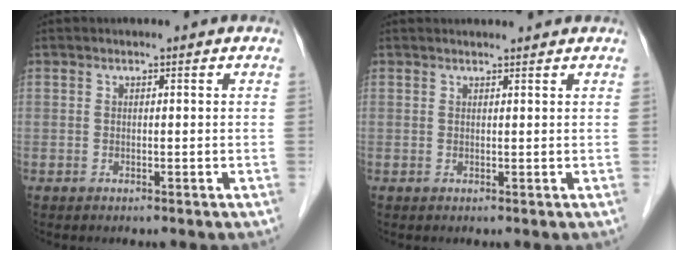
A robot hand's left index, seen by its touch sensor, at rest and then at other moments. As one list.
[{"total": 3.2, "force": [3.1, 0.3, 0.6], "torque": [-0.010, 0.017, 0.038]}]